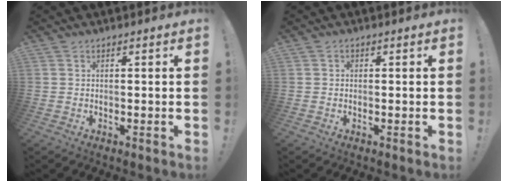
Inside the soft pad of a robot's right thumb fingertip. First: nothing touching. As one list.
[{"total": 0.7, "force": [-0.1, 0.6, 0.3], "torque": [0.004, -0.001, -0.004]}]